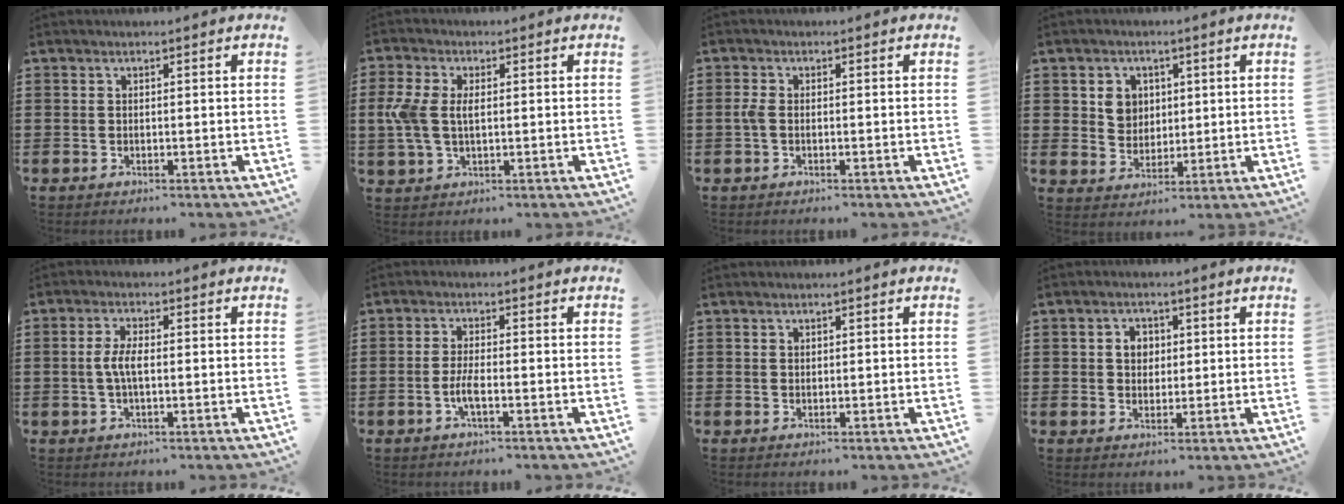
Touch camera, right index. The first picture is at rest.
{"total": 5.5, "force": [0.3, 3.1, 4.5], "torque": [-0.128, -0.003, -0.006]}
{"total": 1.8, "force": [-0.4, 0.8, 1.5], "torque": [-0.039, -0.003, -0.009]}
{"total": 4.6, "force": [1.4, 3.9, 1.9], "torque": [-0.045, 0.011, 0.022]}
{"total": 3.7, "force": [-0.3, 1.2, 3.5], "torque": [-0.079, -0.003, -0.010]}
{"total": 3.0, "force": [-1.2, 0.5, 2.7], "torque": [-0.061, -0.004, -0.026]}
{"total": 0.5, "force": [0.4, 0.3, 0.1], "torque": [-0.003, 0.001, 0.008]}
{"total": 3.0, "force": [0.6, 2.4, 1.7], "torque": [-0.042, 0.011, 0.008]}